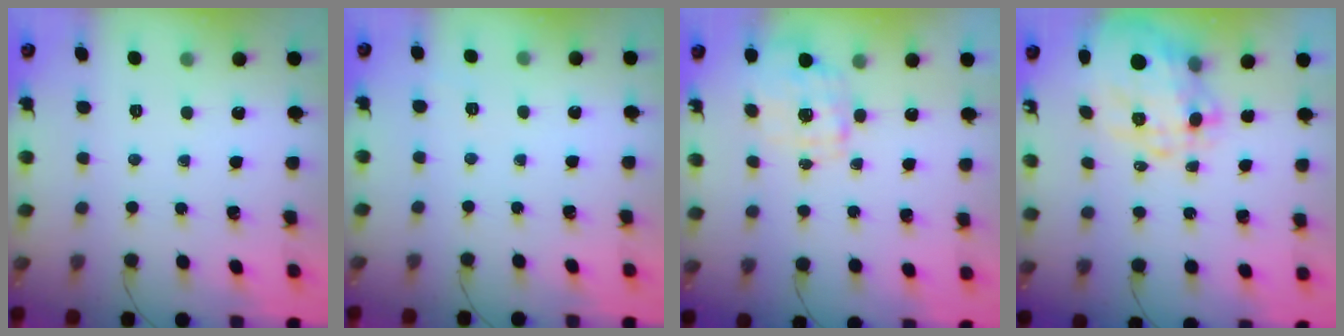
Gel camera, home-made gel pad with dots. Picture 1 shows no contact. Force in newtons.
{"total": 5.9, "press": 5.8, "slide": 1.4}
{"total": 1.7, "press": 1.6, "slide": 0.5}
{"total": 11.3, "press": 10.7, "slide": 3.7}